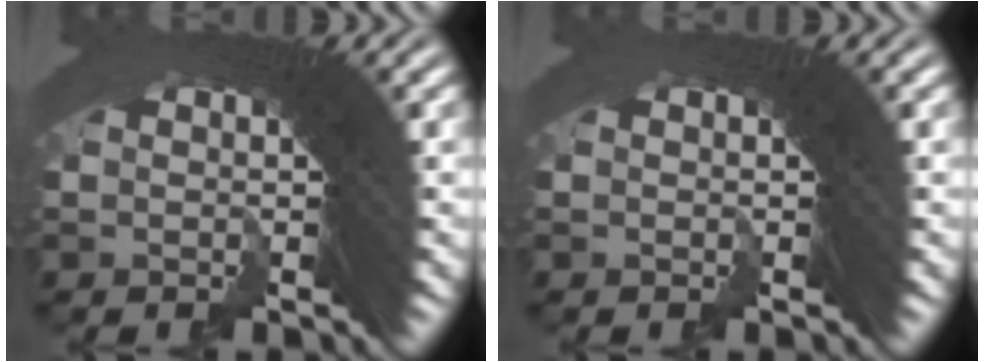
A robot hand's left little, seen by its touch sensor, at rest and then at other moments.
{"total": 0.0}